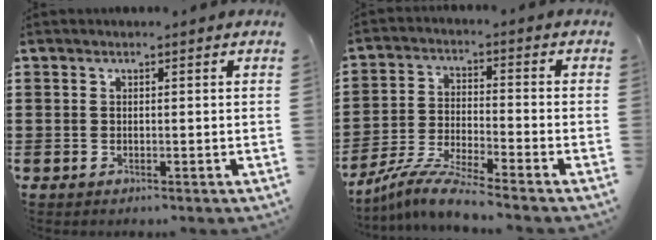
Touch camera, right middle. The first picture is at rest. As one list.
[{"total": 6.9, "force": [-6.2, -0.3, 2.9], "torque": [-0.072, -0.016, -0.123]}]